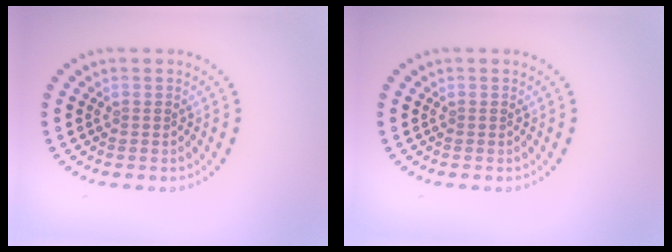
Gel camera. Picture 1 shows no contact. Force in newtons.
{"total": 0.0}